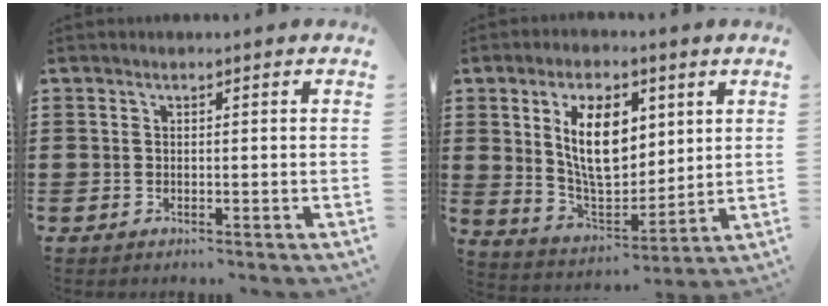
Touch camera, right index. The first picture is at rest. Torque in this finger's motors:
{"motor_torque": [2.08, 0.05, 1.05, 0.21]}